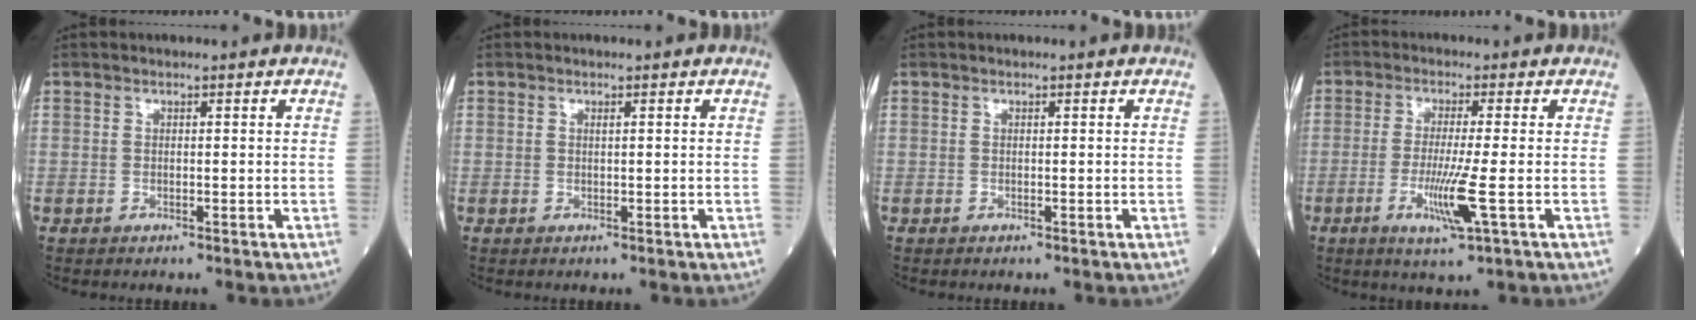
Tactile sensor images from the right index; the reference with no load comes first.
{"total": 0.0}
{"total": 0.0}
{"total": 6.6, "force": [-2.0, -0.6, 6.3], "torque": [-0.126, -0.021, -0.038]}